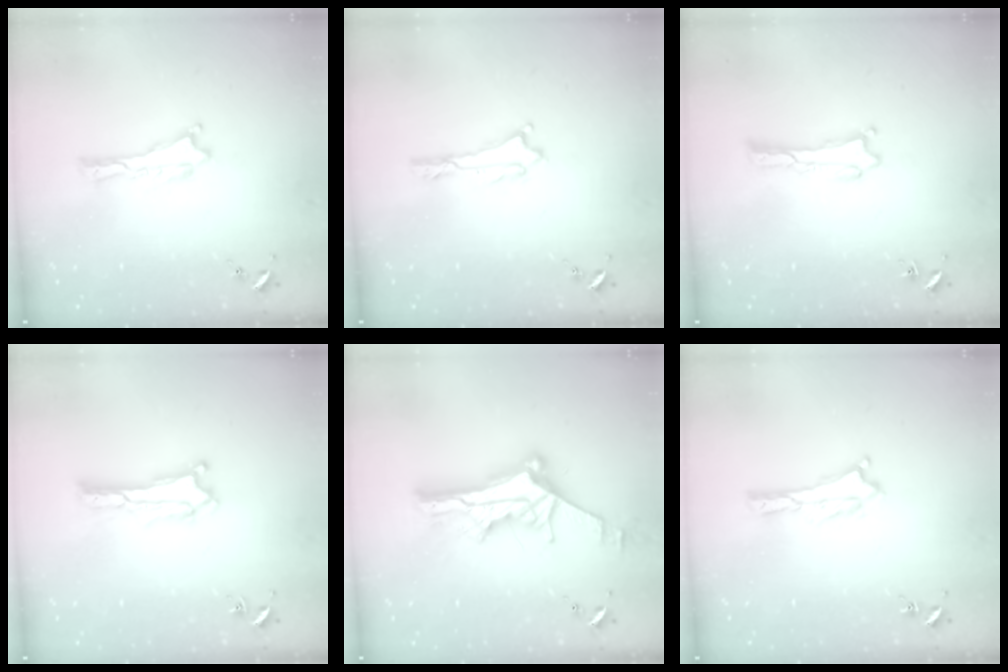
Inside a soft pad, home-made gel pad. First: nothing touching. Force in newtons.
{"total": 0.0}
{"total": 0.0}
{"total": 0.7, "press": 0.6, "slide": 0.2}
{"total": 12.5, "press": 12.4, "slide": 1.4}
{"total": 0.0}